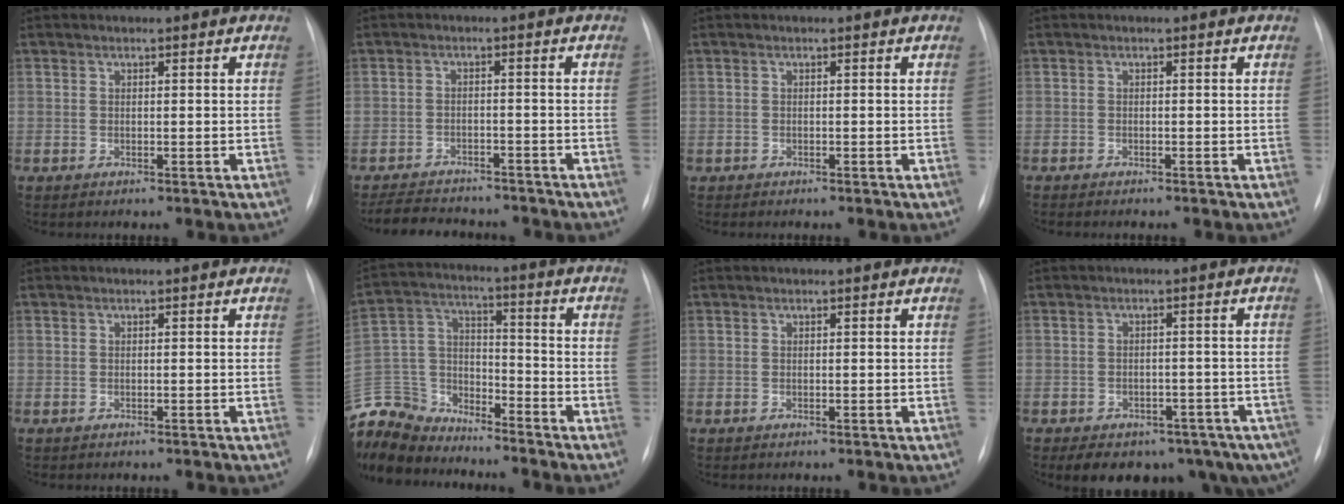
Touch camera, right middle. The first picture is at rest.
{"total": 9.9, "force": [-8.9, 3.0, 3.1], "torque": [-0.058, -0.002, -0.122]}
{"total": 0.6, "force": [-0.5, 0.2, 0.2], "torque": [-0.010, 0.000, -0.010]}
{"total": 1.8, "force": [-1.6, 0.3, 0.9], "torque": [-0.015, -0.005, -0.018]}
{"total": 0.0}
{"total": 15.8, "force": [-15.0, 4.5, 2.4], "torque": [-0.068, 0.031, -0.278]}
{"total": 0.0}
{"total": 16.8, "force": [-11.1, 9.7, 8.0], "torque": [-0.123, 0.006, -0.125]}